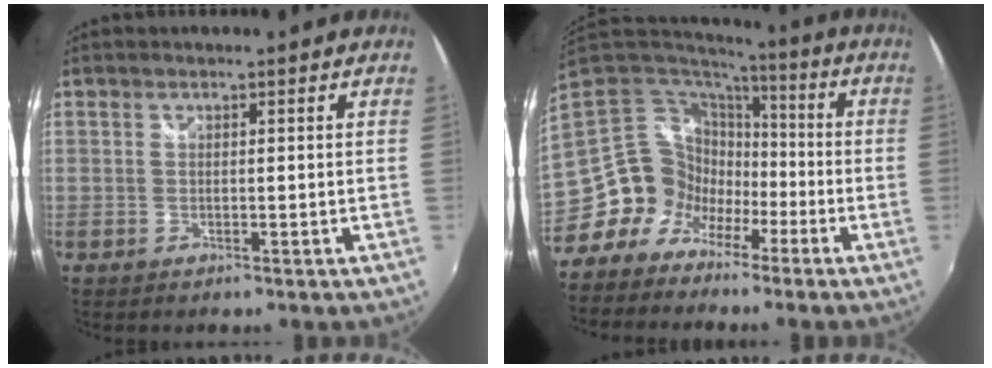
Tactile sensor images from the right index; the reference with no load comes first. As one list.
[{"total": 12.9, "force": [-6.6, 10.5, 3.5], "torque": [-0.080, 0.025, -0.121]}]